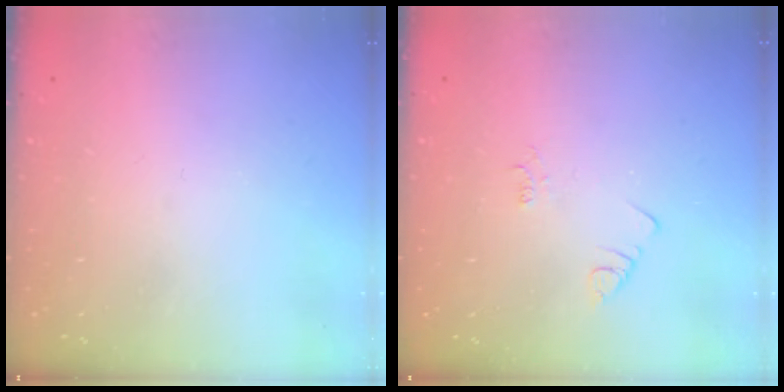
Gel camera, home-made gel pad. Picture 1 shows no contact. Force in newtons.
{"total": 1.9, "press": 1.9, "slide": 0.3}